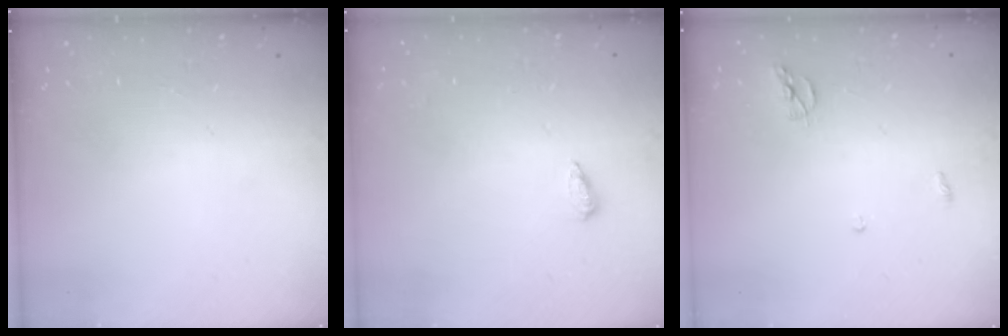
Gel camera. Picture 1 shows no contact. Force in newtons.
{"total": 4.1, "press": 4.1, "slide": 0.5}
{"total": 5.5, "press": 5.5, "slide": 0.2}